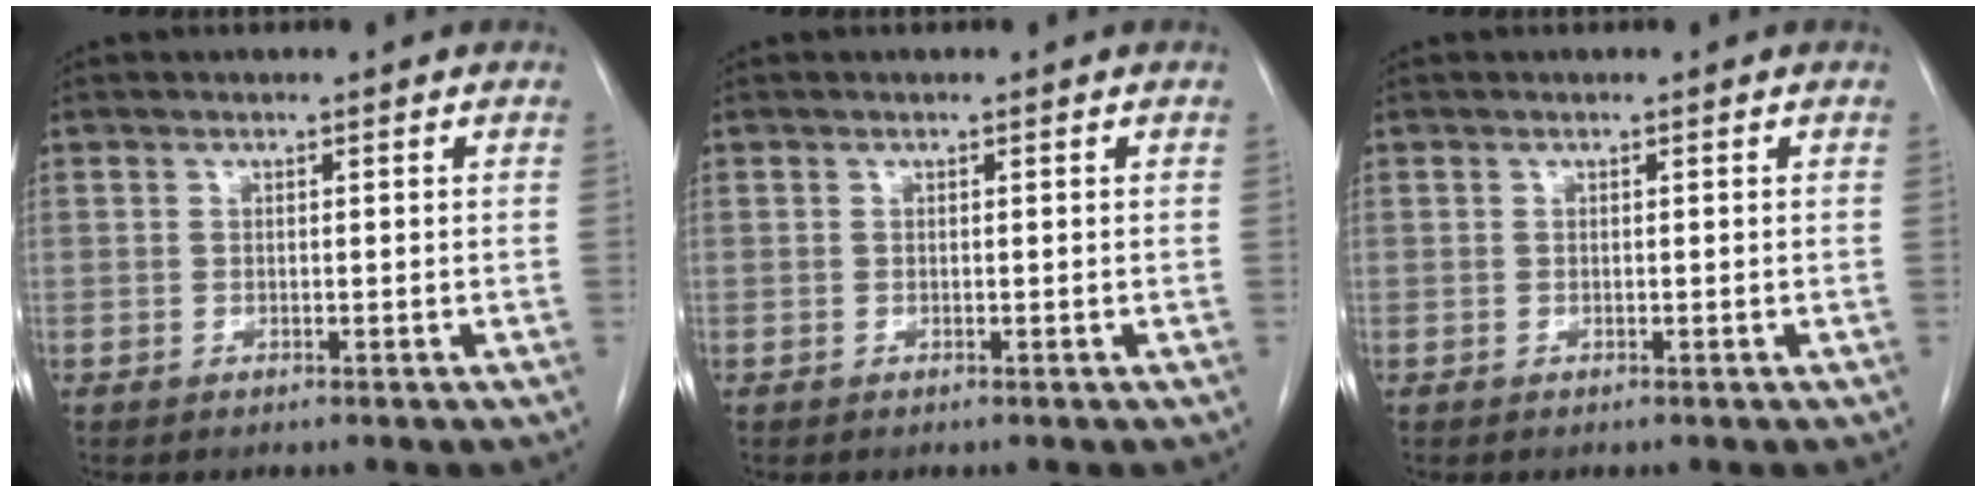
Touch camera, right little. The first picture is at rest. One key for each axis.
{"total": 0.0}
{"total": 0.0}